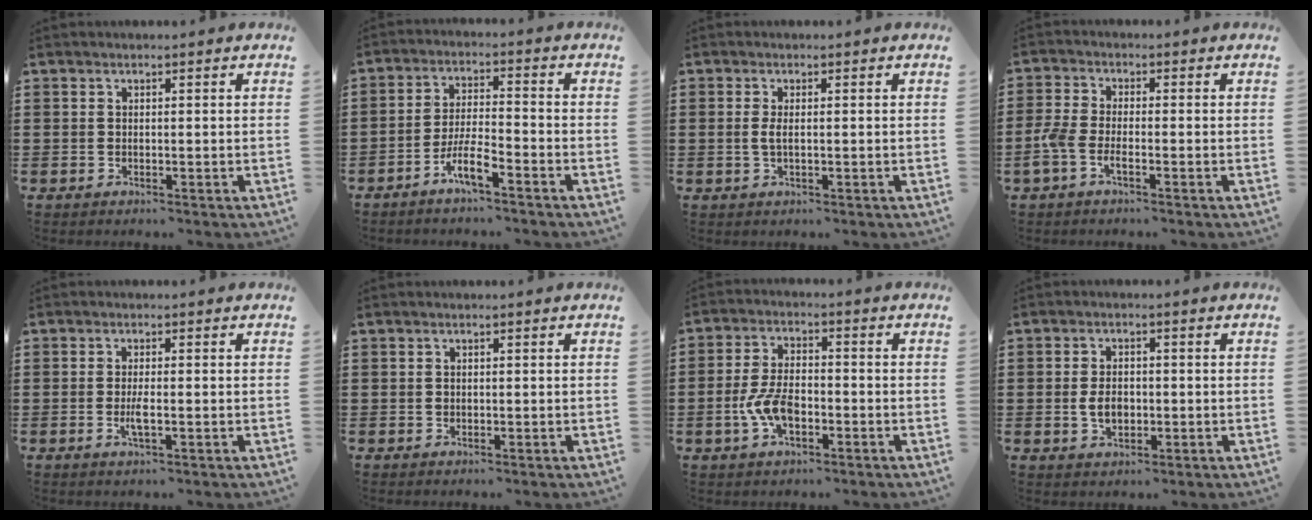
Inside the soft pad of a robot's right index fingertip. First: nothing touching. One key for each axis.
{"total": 5.8, "fx": -4.0, "fy": 0.9, "fz": 4.2, "tx": -0.097, "ty": -0.006, "tz": -0.079}
{"total": 1.9, "fx": 0.0, "fy": 0.6, "fz": 1.8, "tx": -0.041, "ty": -0.001, "tz": -0.005}
{"total": 3.3, "fx": -1.7, "fy": 0.9, "fz": 2.7, "tx": -0.077, "ty": -0.009, "tz": -0.039}
{"total": 2.6, "fx": -0.7, "fy": 0.5, "fz": 2.4, "tx": -0.057, "ty": -0.006, "tz": -0.017}
{"total": 0.5, "fx": -0.1, "fy": 0.4, "fz": 0.4, "tx": -0.010, "ty": -0.001, "tz": -0.001}
{"total": 6.9, "fx": -2.2, "fy": 3.3, "fz": 5.7, "tx": -0.130, "ty": -0.001, "tz": -0.044}
{"total": 3.8, "fx": -0.5, "fy": 2.3, "fz": 2.9, "tx": -0.065, "ty": 0.000, "tz": -0.011}